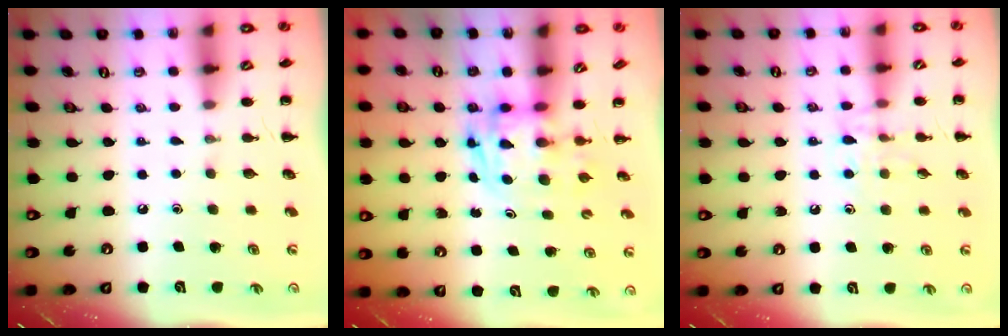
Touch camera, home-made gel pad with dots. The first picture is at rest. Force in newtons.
{"total": 2.8, "press": 2.8, "slide": 0.5}
{"total": 8.9, "press": 8.7, "slide": 1.5}